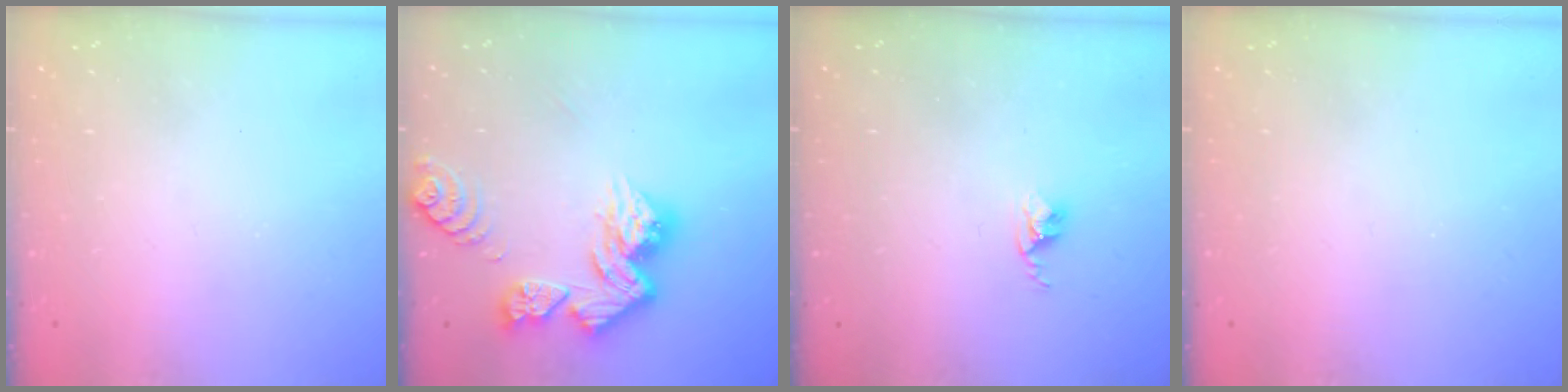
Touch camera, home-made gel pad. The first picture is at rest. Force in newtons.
{"total": 13.6, "press": 13.5, "slide": 1.6}
{"total": 2.6, "press": 2.6, "slide": 0.4}
{"total": 0.0}